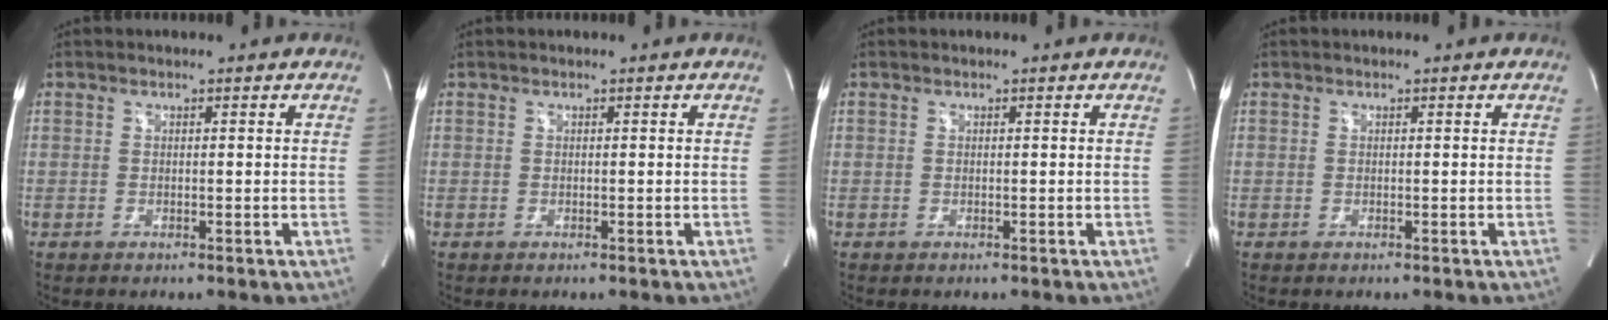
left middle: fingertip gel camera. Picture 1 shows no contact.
{"total": 0.0}
{"total": 0.0}
{"total": 0.0}